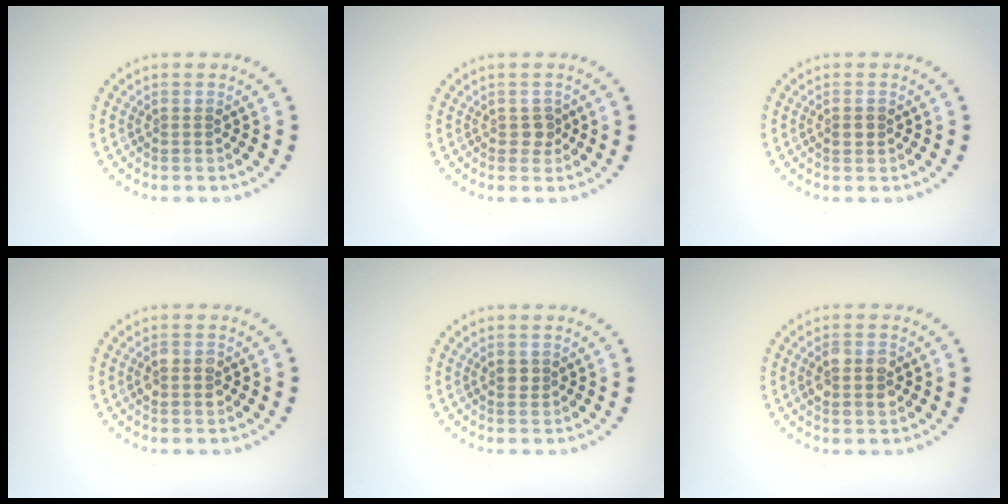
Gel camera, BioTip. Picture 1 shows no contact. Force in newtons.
{"total": 1.1, "press": 1.0, "slide": 0.5}
{"total": 1.2, "press": 1.2, "slide": 0.1}
{"total": 2.0, "press": 2.0, "slide": 0.1}
{"total": 1.0, "press": 1.0, "slide": 0.4}
{"total": 2.6, "press": 2.6, "slide": 0.3}